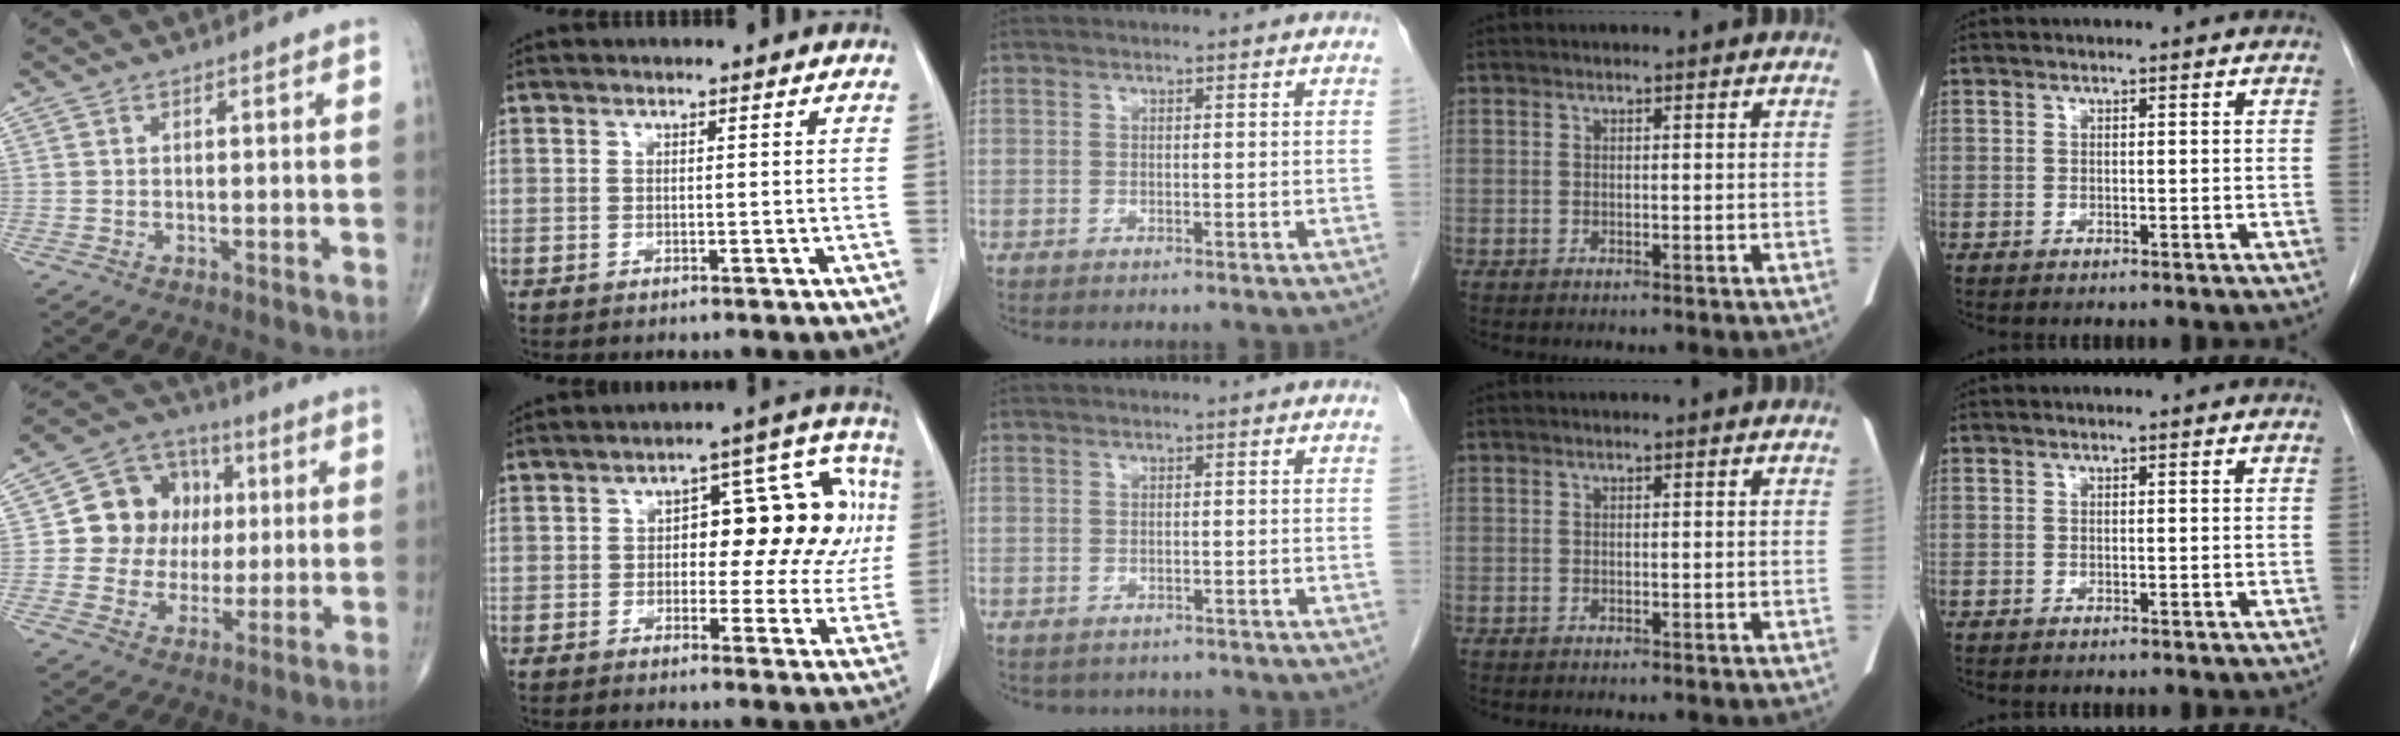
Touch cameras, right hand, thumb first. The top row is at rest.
{"thumb": {"total": 13.4, "force": [1.6, 11.9, 5.8], "torque": [-0.041, 0.015, 0.028]}, "index": {"total": 14.5, "force": [1.6, 6.7, 12.8], "torque": [-0.139, 0.048, 0.021]}, "middle": {"total": 3.3, "force": [-2.8, 1.8, 0.3], "torque": [-0.005, 0.006, -0.032]}}